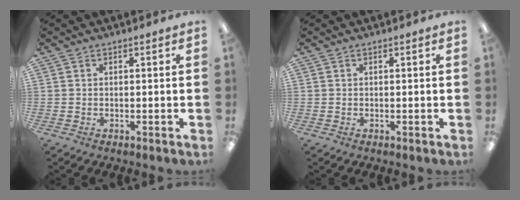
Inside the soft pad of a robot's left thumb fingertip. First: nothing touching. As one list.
[{"total": 0.0}]